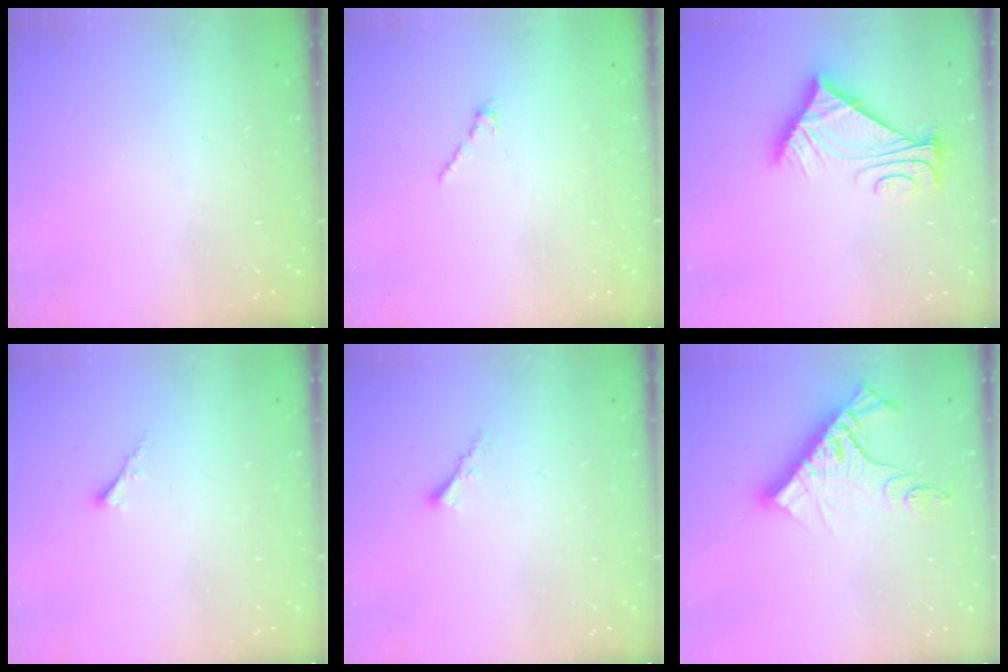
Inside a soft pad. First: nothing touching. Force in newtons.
{"total": 2.1, "press": 2.0, "slide": 0.7}
{"total": 9.8, "press": 9.7, "slide": 0.9}
{"total": 1.8, "press": 1.7, "slide": 0.5}
{"total": 2.0, "press": 2.0, "slide": 0.3}
{"total": 11.8, "press": 11.8, "slide": 1.1}